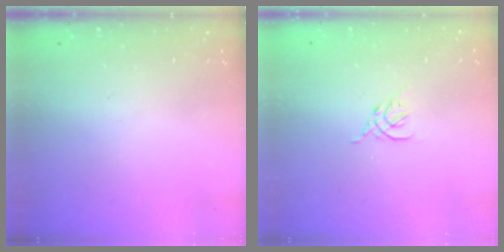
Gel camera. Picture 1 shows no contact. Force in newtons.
{"total": 2.6, "press": 2.5, "slide": 0.8}